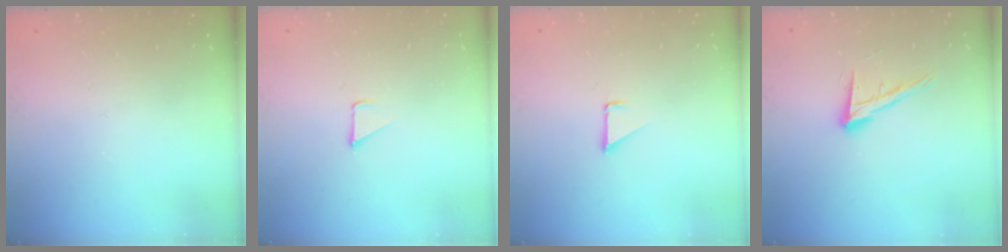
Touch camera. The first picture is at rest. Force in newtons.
{"total": 1.8, "press": 1.7, "slide": 0.1}
{"total": 1.1, "press": 1.1, "slide": 0.1}
{"total": 13.2, "press": 12.7, "slide": 3.4}